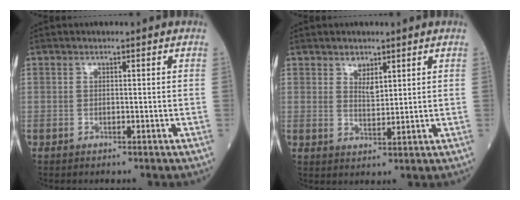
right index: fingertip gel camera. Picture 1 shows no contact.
{"total": 2.5, "force": [1.7, 1.2, 1.5], "torque": [-0.027, -0.002, 0.036]}